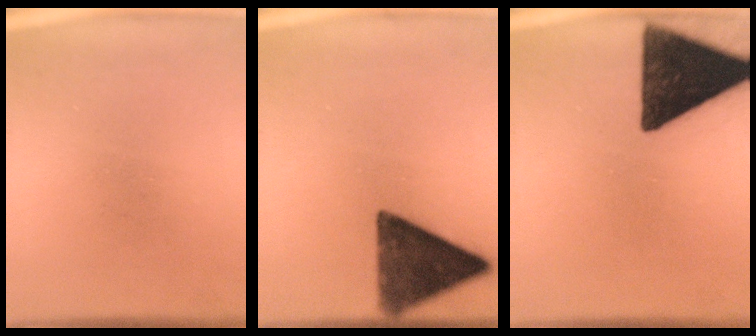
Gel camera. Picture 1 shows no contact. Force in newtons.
{"total": 13.2}
{"total": 16.8}